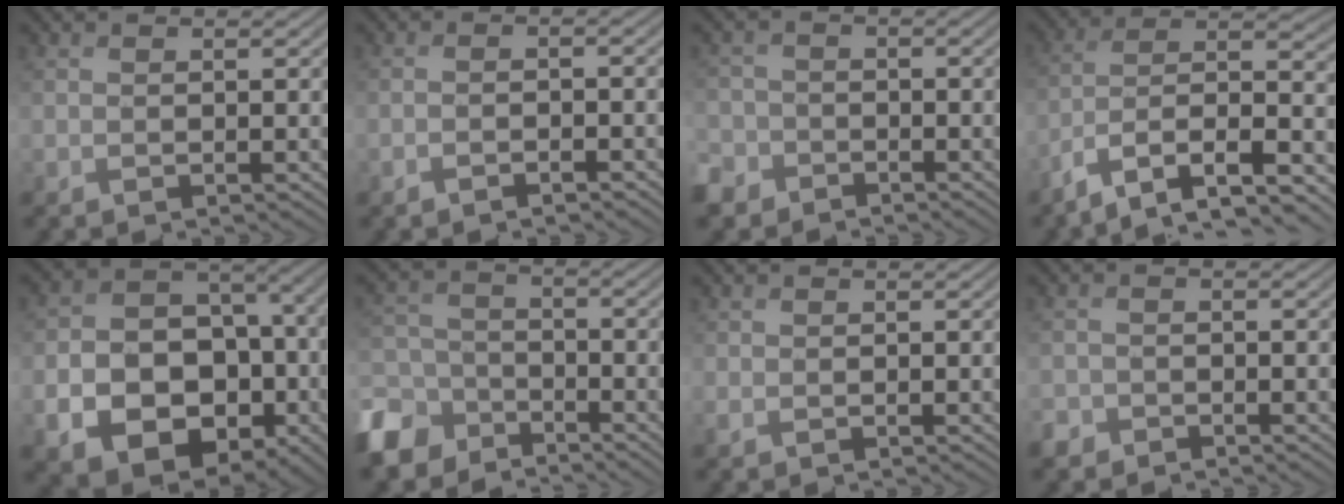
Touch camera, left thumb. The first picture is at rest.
{"total": 1.6, "force": [-1.0, 0.0, 1.2], "torque": [-0.025, 0.004, -0.020]}
{"total": 4.3, "force": [-2.8, 3.1, 0.9], "torque": [-0.024, -0.004, -0.065]}
{"total": 12.2, "force": [-6.7, 5.0, 8.9], "torque": [-0.180, -0.011, -0.124]}
{"total": 17.0, "force": [-5.0, 13.2, 9.5], "torque": [-0.178, -0.056, -0.059]}
{"total": 9.0, "force": [-6.3, 5.5, 3.3], "torque": [-0.097, -0.013, -0.142]}
{"total": 0.8, "force": [0.2, 0.7, 0.3], "torque": [-0.011, 0.000, 0.005]}
{"total": 1.6, "force": [-1.3, 1.0, 0.2], "torque": [-0.004, -0.002, -0.033]}